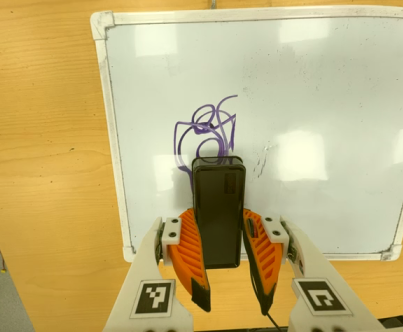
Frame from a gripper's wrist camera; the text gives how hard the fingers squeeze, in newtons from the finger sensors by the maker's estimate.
{"total": 8.7, "left": 7.0, "right": 10.3}